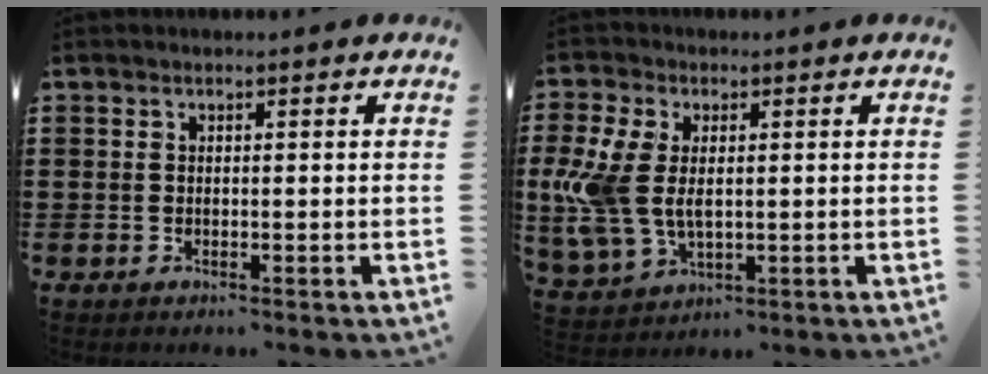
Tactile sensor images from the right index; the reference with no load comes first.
{"total": 8.5, "force": [0.5, 5.4, 6.5], "torque": [-0.176, 0.000, 0.003]}